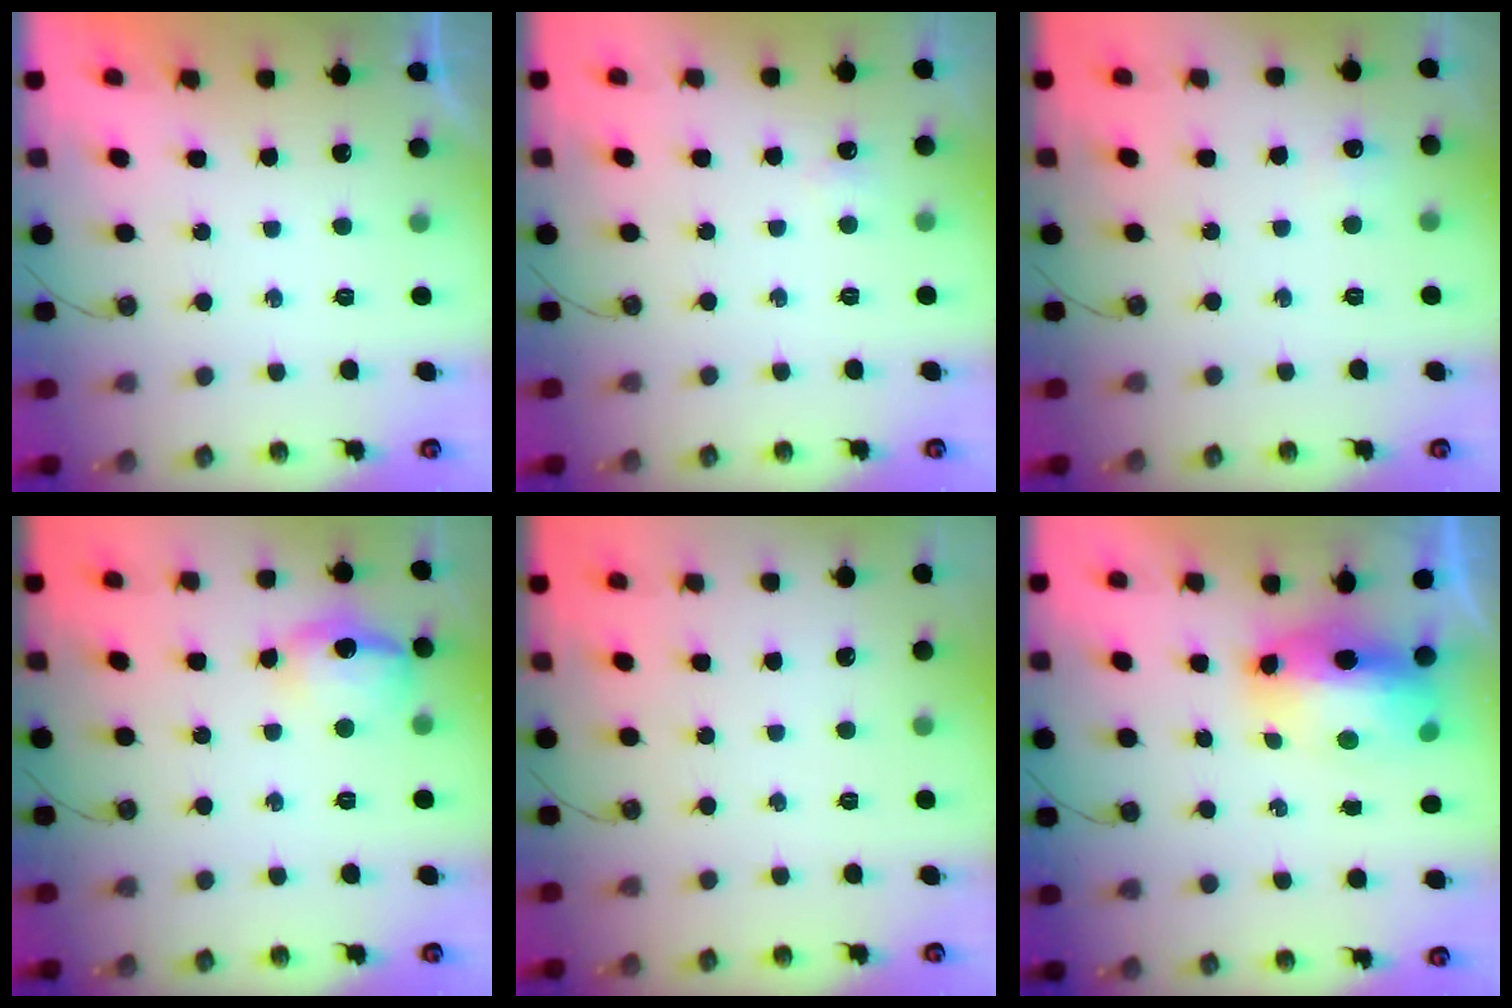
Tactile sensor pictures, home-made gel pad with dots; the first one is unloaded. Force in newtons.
{"total": 2.8, "press": 2.7, "slide": 0.6}
{"total": 4.6, "press": 4.6, "slide": 0.6}
{"total": 13.1, "press": 13.1, "slide": 0.9}
{"total": 0.0}
{"total": 11.7, "press": 11.5, "slide": 1.9}